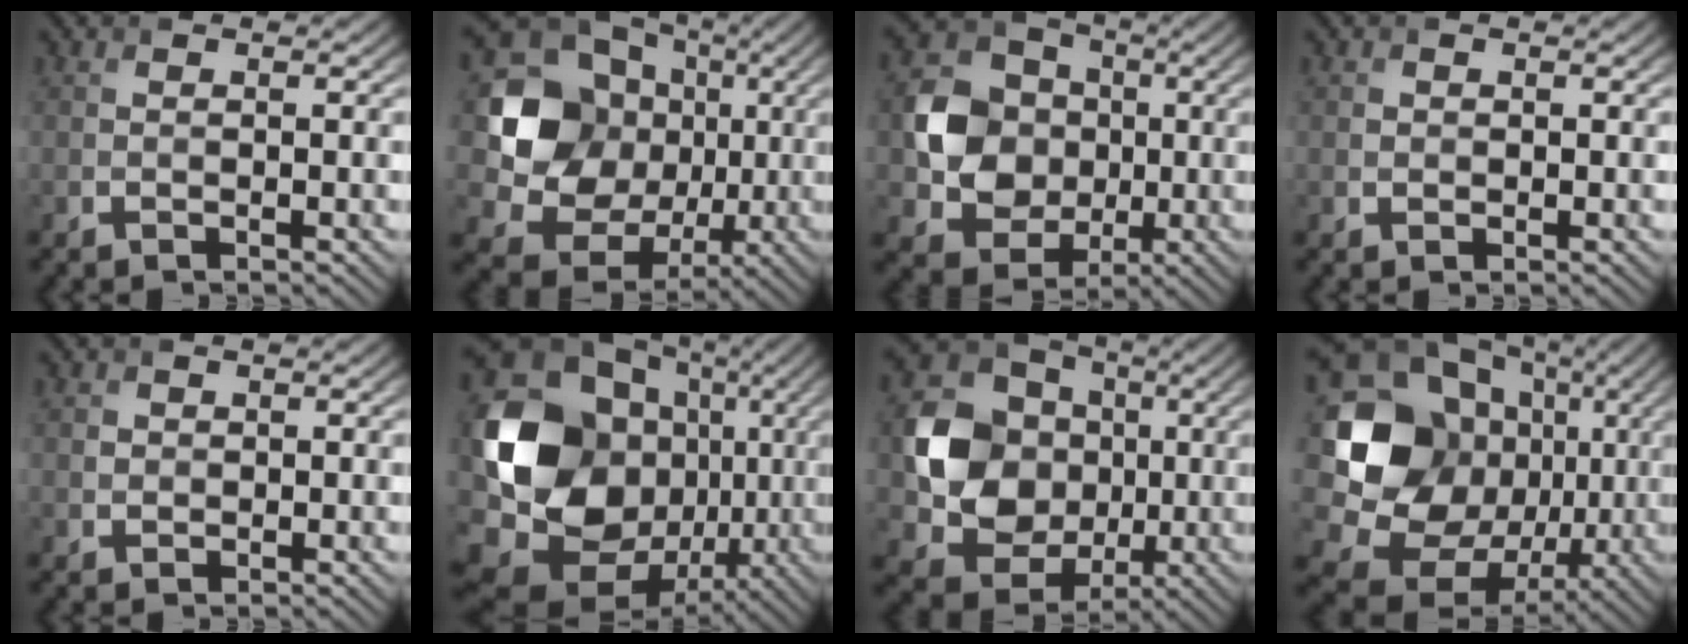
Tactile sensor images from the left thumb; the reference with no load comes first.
{"total": 17.5, "force": [1.5, 15.2, 8.6], "torque": [-0.201, -0.009, 0.031]}
{"total": 11.3, "force": [-0.4, 9.8, 5.6], "torque": [-0.136, -0.003, -0.019]}
{"total": 0.8, "force": [0.1, 0.8, 0.2], "torque": [-0.002, -0.004, 0.001]}
{"total": 1.3, "force": [0.2, 1.2, 0.3], "torque": [-0.004, -0.005, 0.003]}
{"total": 20.9, "force": [-0.1, 16.6, 12.7], "torque": [-0.284, -0.031, 0.022]}
{"total": 14.7, "force": [-0.1, 12.8, 7.2], "torque": [-0.177, -0.026, -0.008]}
{"total": 19.6, "force": [0.7, 16.3, 10.8], "torque": [-0.251, -0.030, 0.035]}